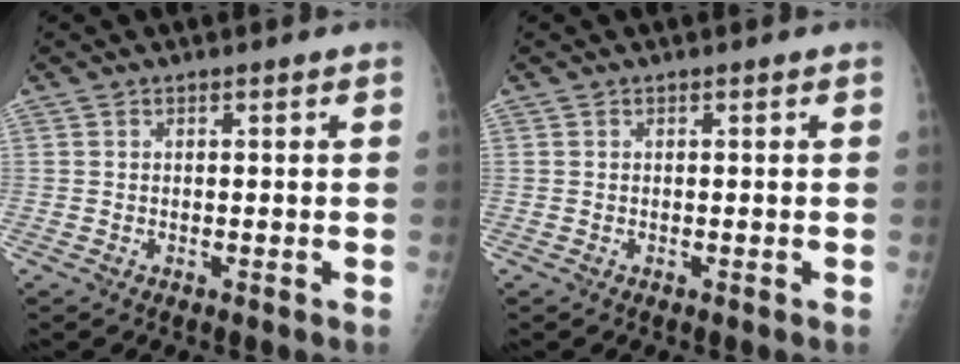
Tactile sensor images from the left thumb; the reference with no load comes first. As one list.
[{"total": 0.0}]